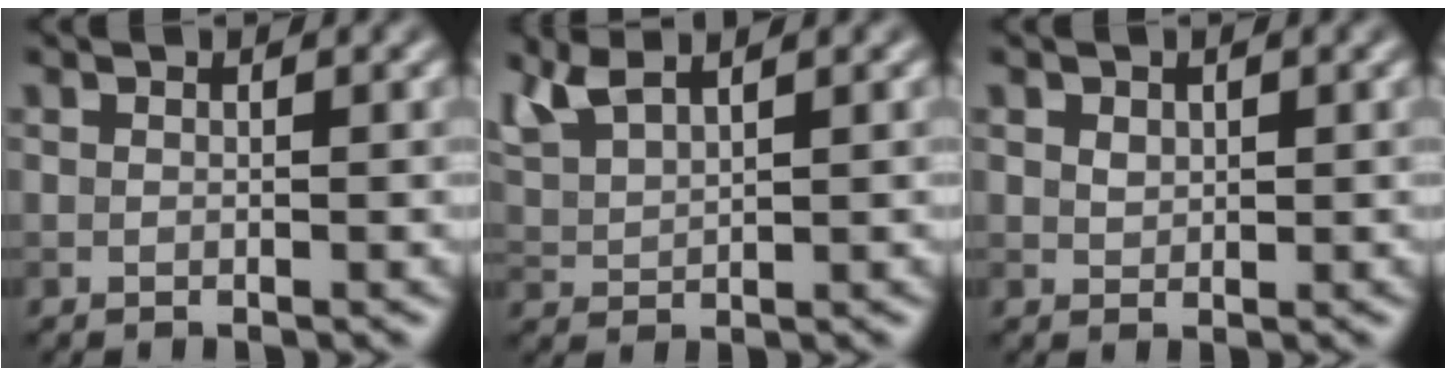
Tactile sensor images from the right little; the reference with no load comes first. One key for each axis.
{"total": 3.5, "fx": 2.5, "fy": 1.1, "fz": 2.3, "tx": -0.065, "ty": 0.015, "tz": 0.057}
{"total": 0.9, "fx": 0.3, "fy": 0.7, "fz": 0.4, "tx": -0.010, "ty": -0.001, "tz": 0.012}